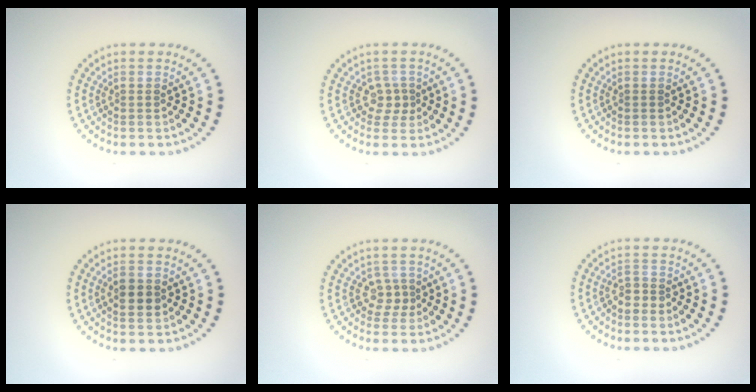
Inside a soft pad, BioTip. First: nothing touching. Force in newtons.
{"total": 1.7, "press": 1.3, "slide": 1.2}
{"total": 0.0}
{"total": 2.3, "press": 2.3, "slide": 0.0}
{"total": 1.7, "press": 1.3, "slide": 1.2}
{"total": 1.5, "press": 1.3, "slide": 0.8}